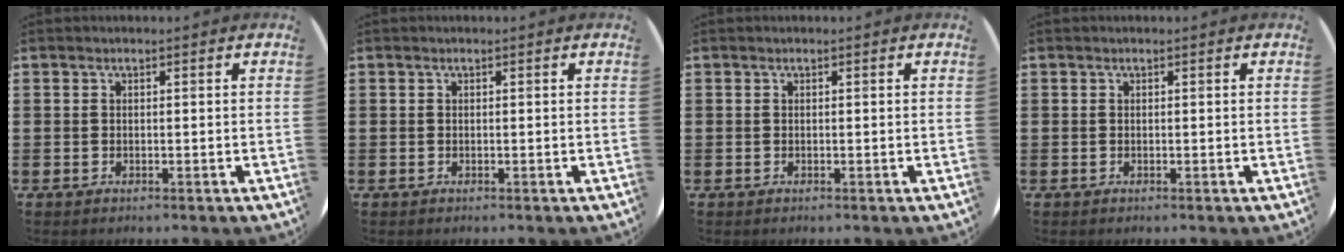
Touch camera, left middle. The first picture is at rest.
{"total": 0.0}
{"total": 0.0}
{"total": 0.0}